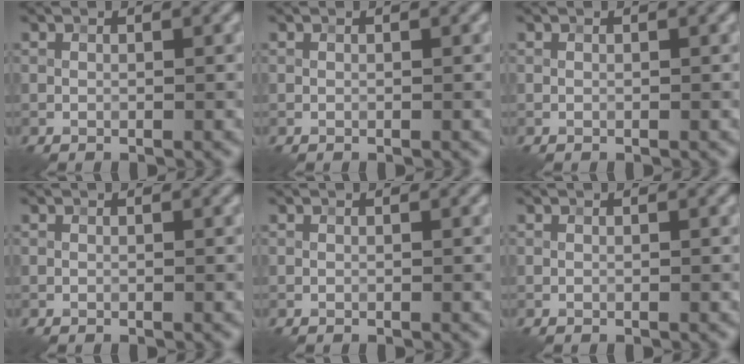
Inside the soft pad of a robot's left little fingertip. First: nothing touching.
{"total": 0.0}
{"total": 0.0}
{"total": 0.0}
{"total": 0.0}
{"total": 0.0}